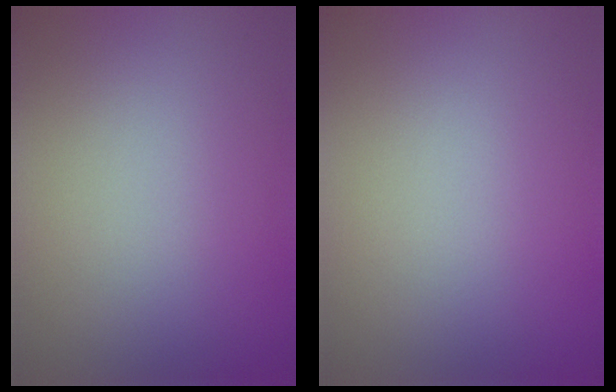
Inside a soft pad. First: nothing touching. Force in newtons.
{"total": 0.0}